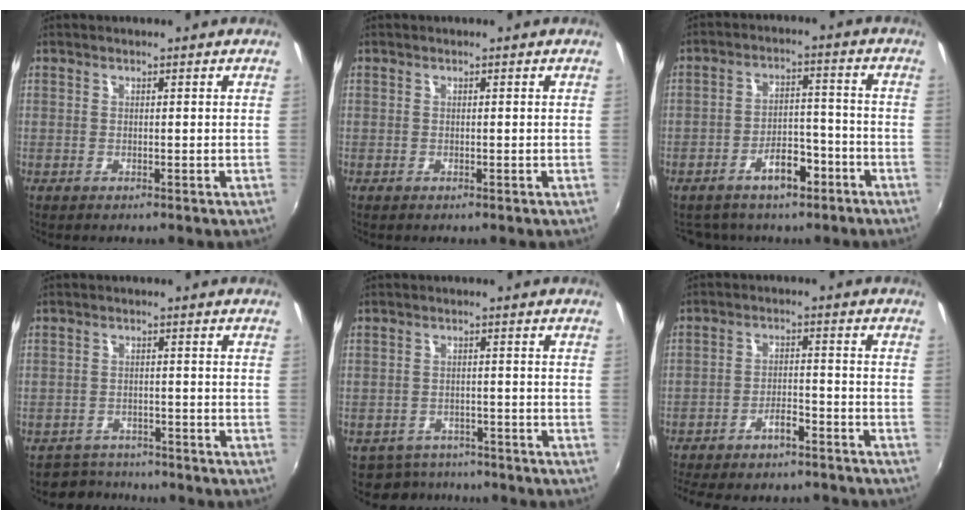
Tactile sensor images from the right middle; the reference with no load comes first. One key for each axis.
{"total": 0.0}
{"total": 8.1, "fx": -5.6, "fy": 4.5, "fz": 3.8, "tx": -0.071, "ty": 0.028, "tz": -0.070}
{"total": 4.4, "fx": -3.9, "fy": 2.0, "fz": -0.5, "tx": -0.006, "ty": 0.007, "tz": -0.068}
{"total": 6.2, "fx": -5.4, "fy": 3.2, "fz": 0.3, "tx": -0.020, "ty": 0.005, "tz": -0.081}
{"total": 10.3, "fx": -9.1, "fy": 2.9, "fz": 4.0, "tx": -0.095, "ty": 0.011, "tz": -0.132}